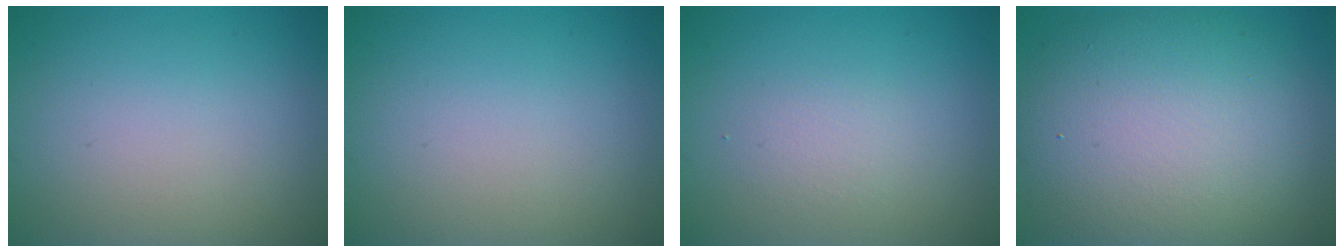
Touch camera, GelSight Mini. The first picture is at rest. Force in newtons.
{"total": 0.0}
{"total": 1.4, "press": 1.4, "slide": 0.1}
{"total": 11.8, "press": 11.8, "slide": 0.5}